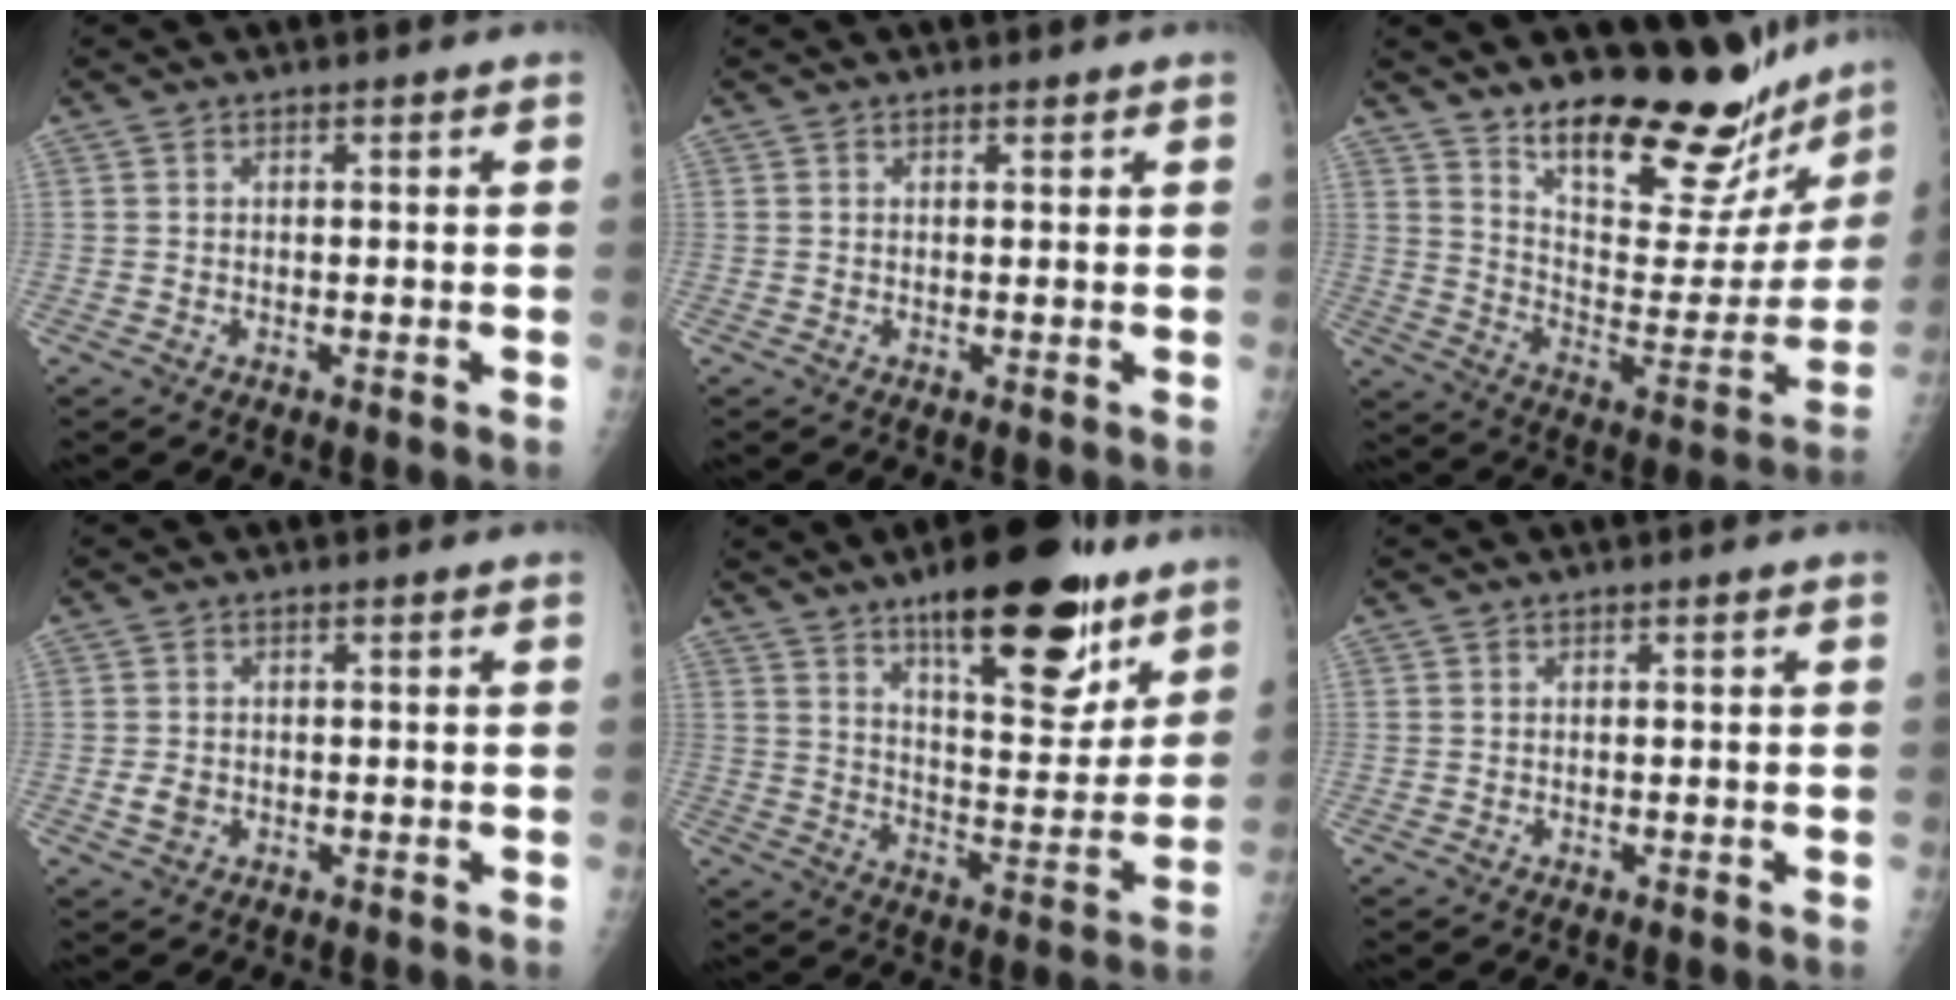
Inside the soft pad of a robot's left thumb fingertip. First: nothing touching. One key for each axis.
{"total": 0.6, "fx": 0.5, "fy": 0.2, "fz": 0.3, "tx": -0.006, "ty": -0.004, "tz": 0.008}
{"total": 23.5, "fx": 20.0, "fy": 6.3, "fz": 10.6, "tx": -0.109, "ty": -0.151, "tz": 0.292}
{"total": 2.3, "fx": -0.4, "fy": 1.8, "fz": 1.3, "tx": -0.022, "ty": 0.000, "tz": -0.005}
{"total": 21.6, "fx": 13.8, "fy": 7.5, "fz": 14.8, "tx": -0.165, "ty": -0.073, "tz": 0.213}
{"total": 0.0}